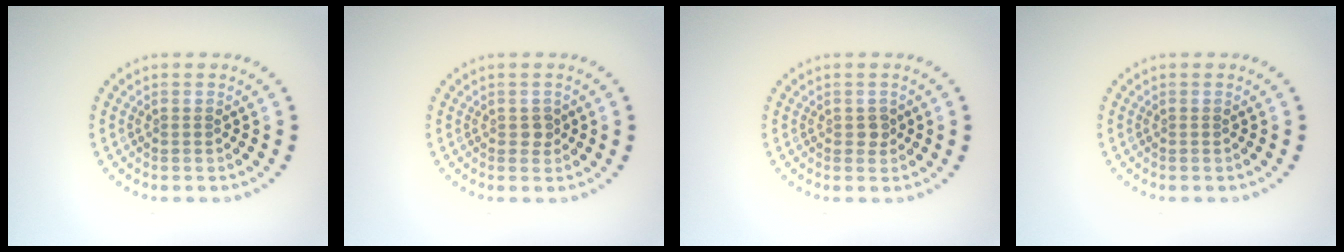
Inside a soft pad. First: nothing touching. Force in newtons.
{"total": 0.9, "press": 0.9, "slide": 0.2}
{"total": 0.9, "press": 0.9, "slide": 0.2}
{"total": 0.0}